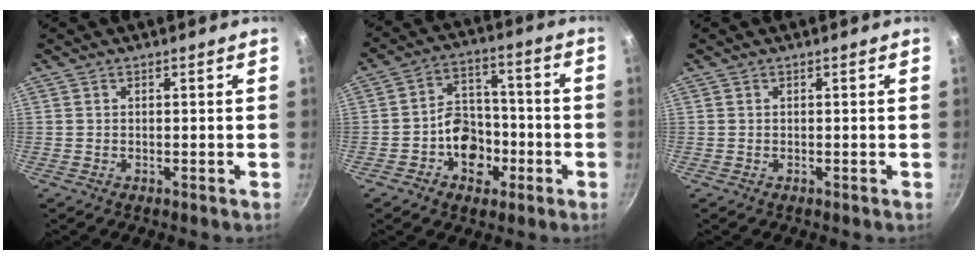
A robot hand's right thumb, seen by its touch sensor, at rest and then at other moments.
{"total": 10.3, "force": [-3.6, 7.9, 5.6], "torque": [-0.047, 0.039, -0.061]}
{"total": 0.0}